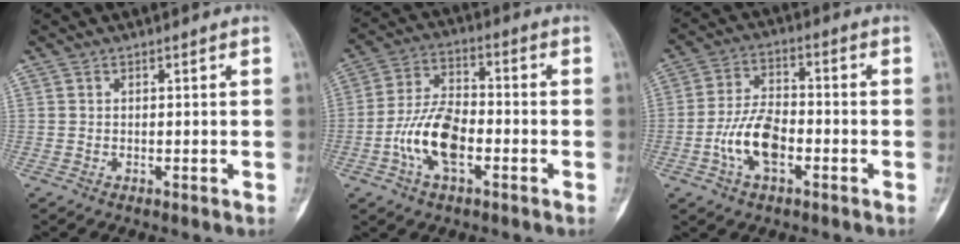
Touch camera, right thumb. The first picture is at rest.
{"total": 11.4, "force": [-3.6, 5.7, 9.2], "torque": [-0.172, 0.027, -0.075]}
{"total": 9.6, "force": [-3.2, 5.0, 7.5], "torque": [-0.139, 0.023, -0.065]}